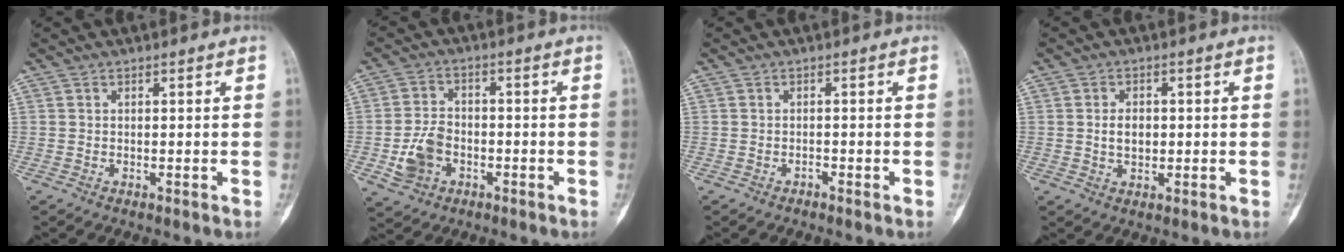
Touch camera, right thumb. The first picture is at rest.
{"total": 7.4, "force": [-2.3, 5.5, 4.3], "torque": [-0.077, 0.016, -0.039]}
{"total": 0.7, "force": [-0.6, 0.4, 0.1], "torque": [0.001, 0.004, -0.013]}
{"total": 3.5, "force": [0.1, 2.4, 2.5], "torque": [-0.033, 0.002, 0.002]}